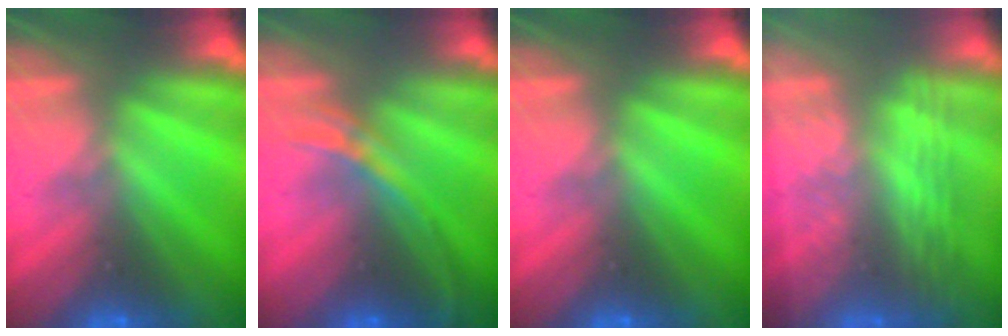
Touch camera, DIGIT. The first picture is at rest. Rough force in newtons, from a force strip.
{"total": 2.8}
{"total": 0.0}
{"total": 2.7}